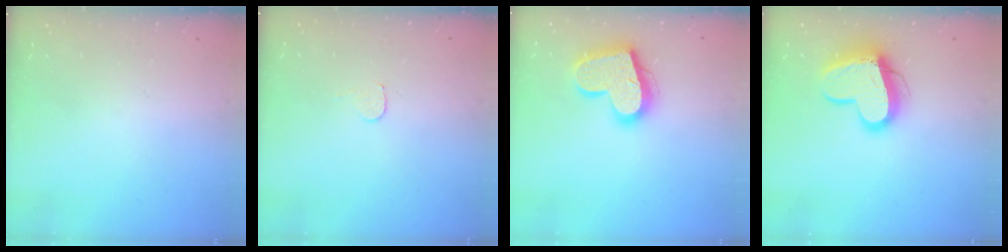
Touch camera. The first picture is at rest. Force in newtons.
{"total": 3.5, "press": 3.5, "slide": 0.3}
{"total": 18.3, "press": 18.2, "slide": 1.4}
{"total": 13.7, "press": 13.6, "slide": 1.3}